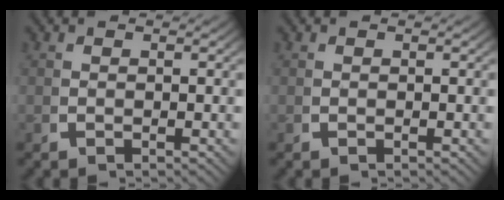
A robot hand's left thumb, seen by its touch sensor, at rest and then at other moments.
{"total": 0.0}